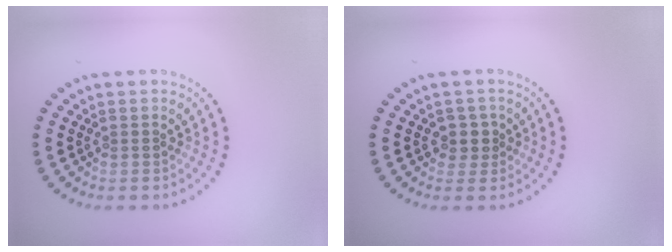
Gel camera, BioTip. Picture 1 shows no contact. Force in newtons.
{"total": 1.8, "press": 1.6, "slide": 0.9}